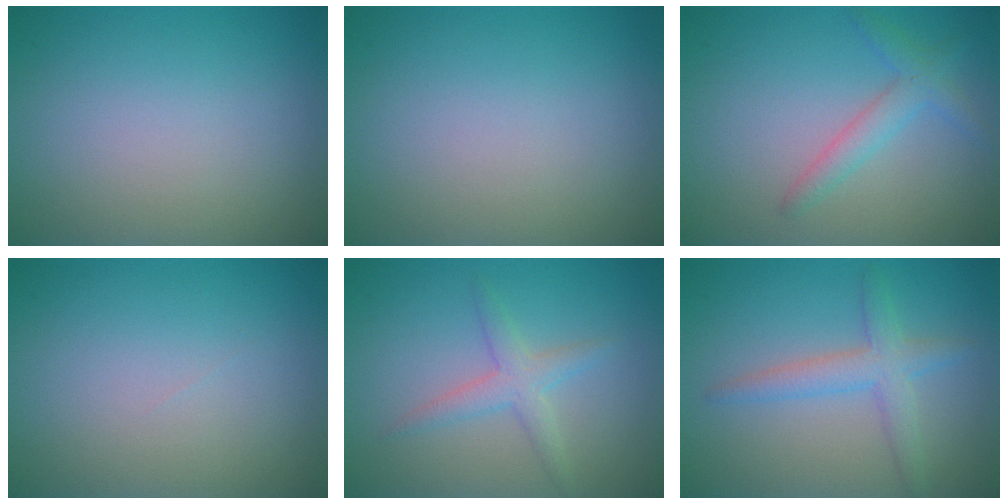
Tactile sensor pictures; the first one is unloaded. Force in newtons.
{"total": 0.0}
{"total": 2.4, "press": 2.4, "slide": 0.1}
{"total": 0.0}
{"total": 2.4, "press": 2.4, "slide": 0.0}
{"total": 3.0, "press": 3.0, "slide": 0.1}